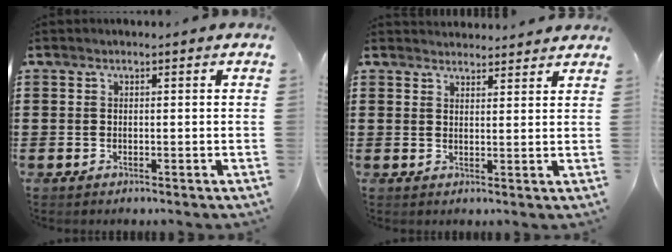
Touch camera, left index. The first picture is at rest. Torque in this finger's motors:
{"motor_torque": [0.33, -0.37, 0.19, 0.01]}